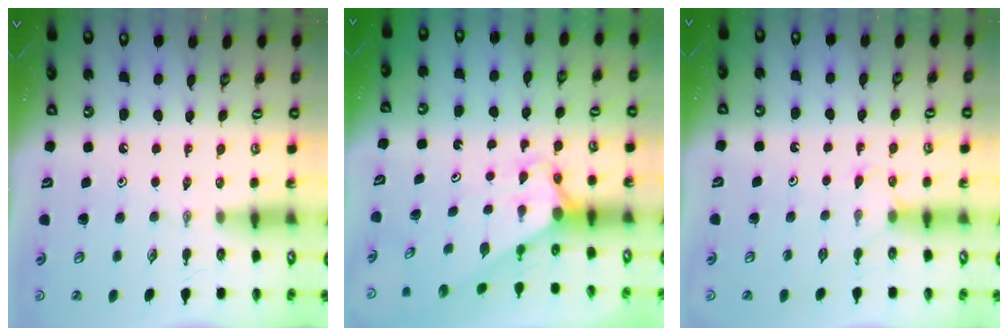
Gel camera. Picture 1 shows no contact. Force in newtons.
{"total": 2.7, "press": 2.7, "slide": 0.0}
{"total": 3.9, "press": 3.9, "slide": 0.5}